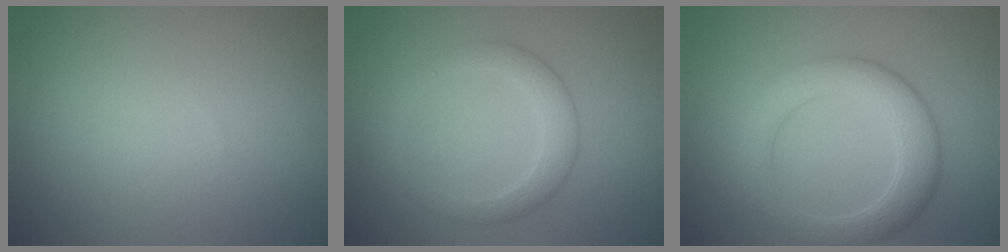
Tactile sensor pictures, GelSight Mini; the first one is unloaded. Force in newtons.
{"total": 2.8, "press": 2.8, "slide": 0.2}
{"total": 5.3, "press": 5.3, "slide": 0.3}